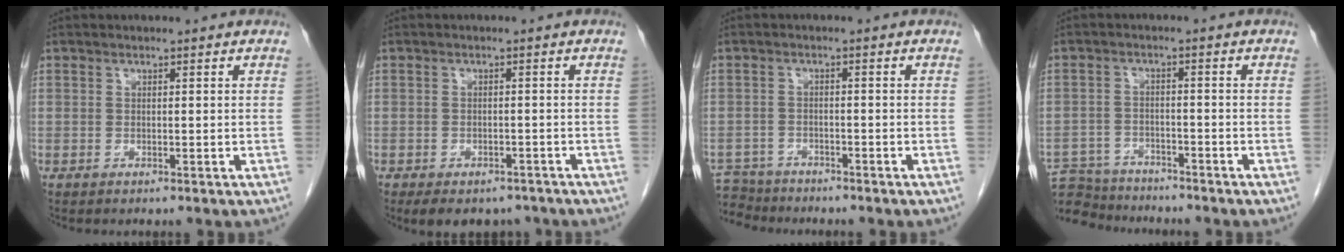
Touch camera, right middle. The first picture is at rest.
{"total": 8.4, "force": [-6.5, 4.3, 3.1], "torque": [-0.043, 0.003, -0.086]}
{"total": 5.7, "force": [-5.5, 1.8, -0.2], "torque": [0.006, -0.002, -0.097]}
{"total": 9.7, "force": [-9.2, 2.7, 1.5], "torque": [-0.031, 0.006, -0.149]}